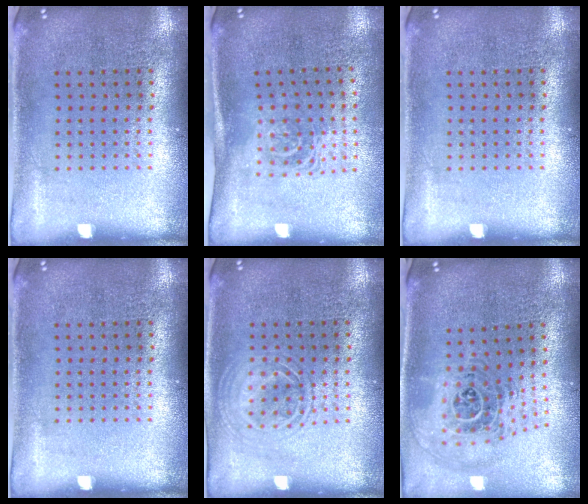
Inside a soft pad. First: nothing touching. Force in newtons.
{"total": 1.6, "press": 1.2, "slide": 1.1}
{"total": 0.0}
{"total": 0.0}
{"total": 1.2, "press": 1.2, "slide": 0.1}
{"total": 1.5, "press": 1.3, "slide": 0.8}